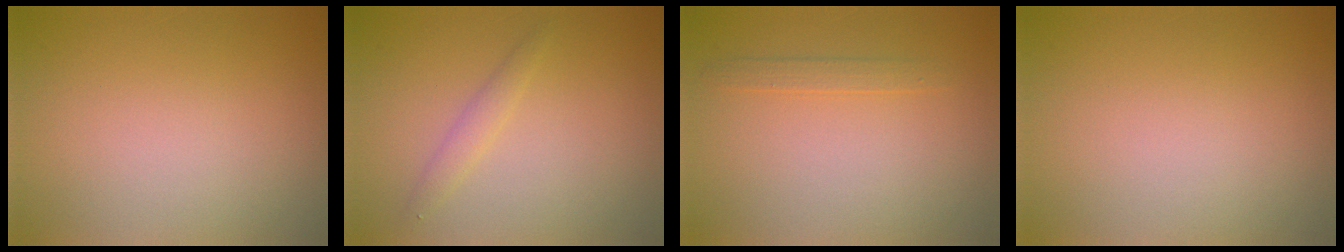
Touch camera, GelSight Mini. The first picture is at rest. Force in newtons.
{"total": 1.3, "press": 1.3, "slide": 0.0}
{"total": 1.1, "press": 1.1, "slide": 0.1}
{"total": 0.0}